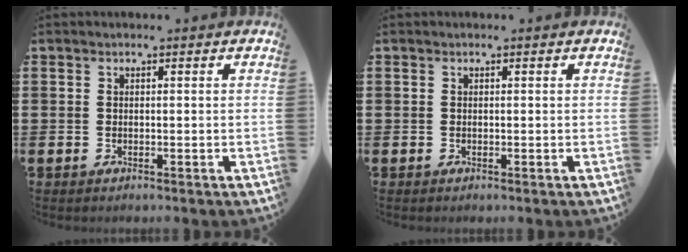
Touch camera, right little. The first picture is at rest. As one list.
[{"total": 0.0}]